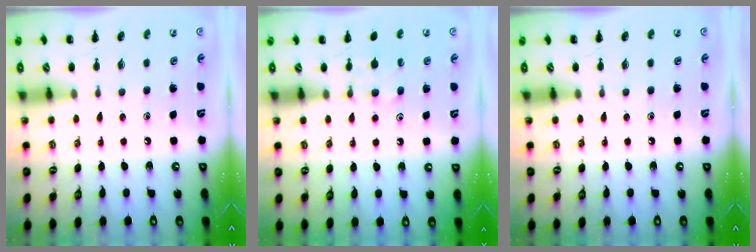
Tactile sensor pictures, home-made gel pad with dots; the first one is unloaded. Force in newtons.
{"total": 8.9, "press": 8.7, "slide": 1.7}
{"total": 0.0}